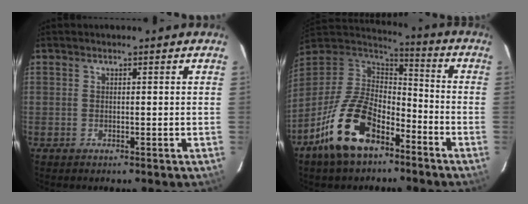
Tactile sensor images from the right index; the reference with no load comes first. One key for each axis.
{"total": 17.9, "fx": -10.5, "fy": 9.2, "fz": 11.3, "tx": -0.235, "ty": 0.000, "tz": -0.189}